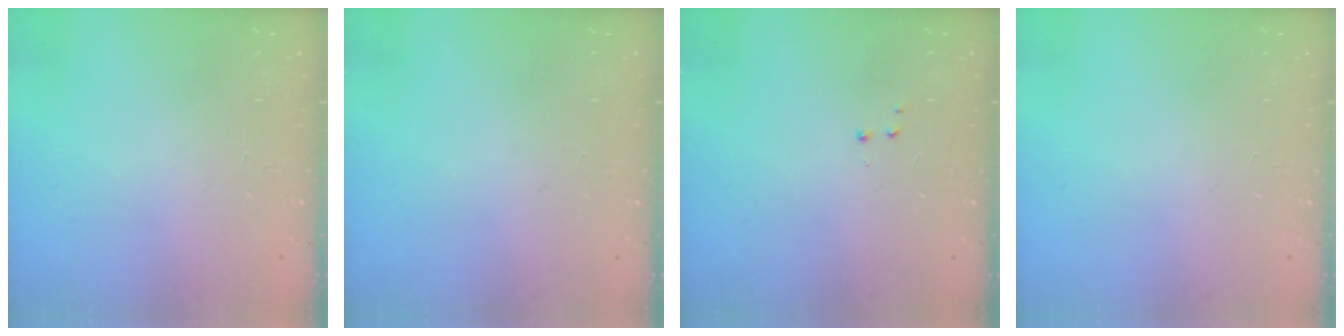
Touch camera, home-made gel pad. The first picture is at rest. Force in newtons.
{"total": 0.0}
{"total": 2.8, "press": 2.7, "slide": 0.5}
{"total": 0.0}